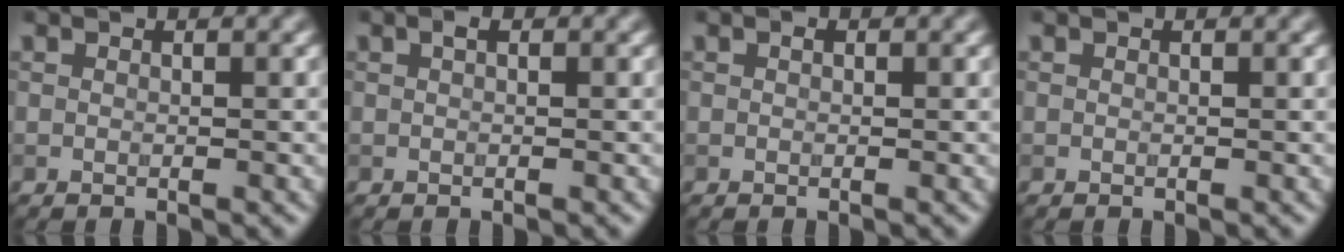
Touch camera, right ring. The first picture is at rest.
{"total": 0.6, "force": [0.1, 0.3, 0.5], "torque": [-0.011, 0.002, 0.002]}
{"total": 0.0}
{"total": 0.0}